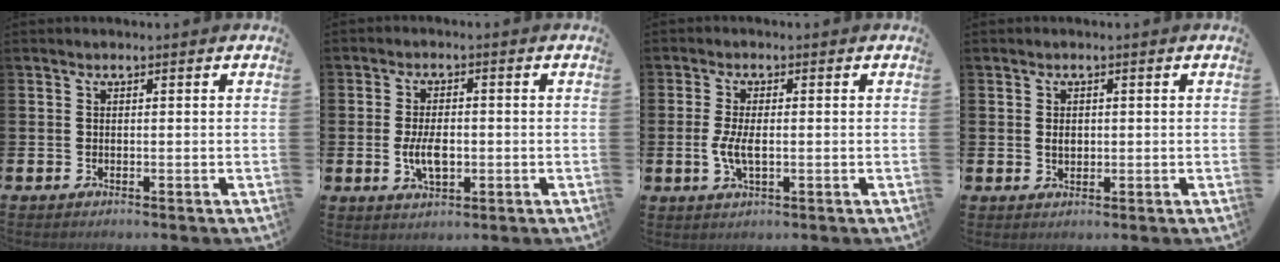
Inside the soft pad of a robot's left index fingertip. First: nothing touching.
{"total": 4.6, "force": [-0.6, 2.4, 3.9], "torque": [-0.057, 0.000, -0.012]}
{"total": 3.7, "force": [-0.3, 1.6, 3.3], "torque": [-0.065, 0.000, -0.010]}
{"total": 1.7, "force": [0.2, 1.2, 1.3], "torque": [-0.007, 0.000, -0.002]}